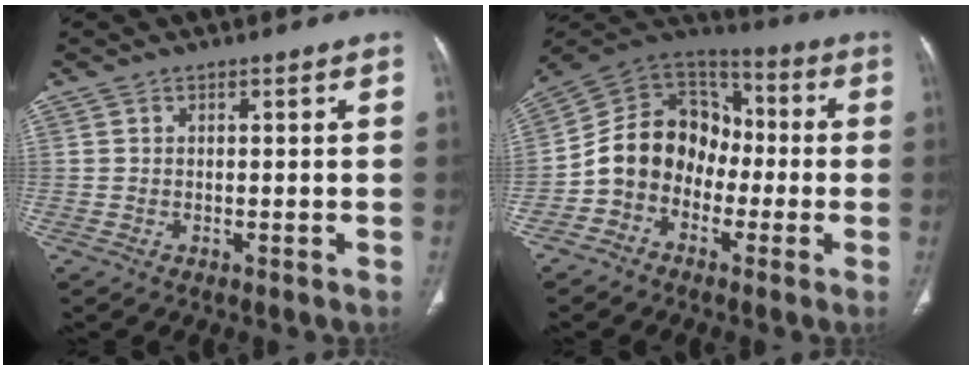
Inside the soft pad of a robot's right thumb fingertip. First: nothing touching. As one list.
[{"total": 13.7, "force": [-3.4, 11.3, 6.9], "torque": [-0.091, 0.060, -0.074]}]